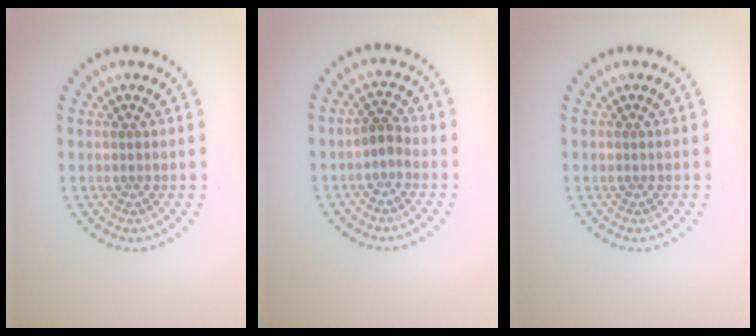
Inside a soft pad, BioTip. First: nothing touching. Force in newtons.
{"total": 1.3, "press": 1.0, "slide": 0.8}
{"total": 0.0}